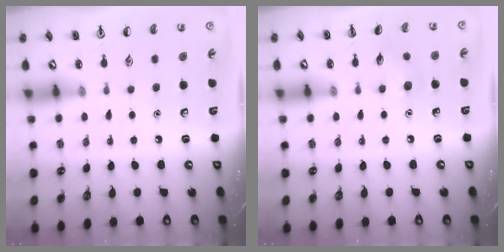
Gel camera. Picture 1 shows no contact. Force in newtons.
{"total": 6.6, "press": 6.3, "slide": 1.9}